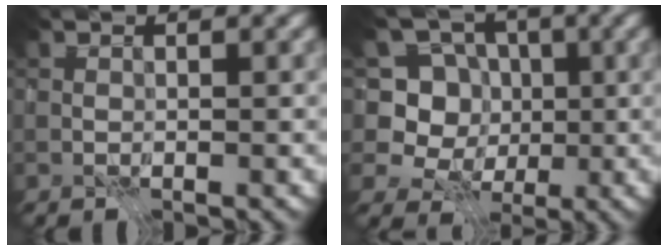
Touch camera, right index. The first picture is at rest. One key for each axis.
{"total": 7.7, "fx": -1.0, "fy": 7.2, "fz": 2.4, "tx": -0.047, "ty": 0.025, "tz": -0.054}